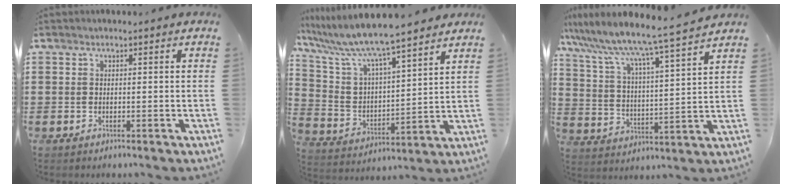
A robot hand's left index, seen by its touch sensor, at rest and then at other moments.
{"total": 8.5, "force": [7.5, 1.1, 3.8], "torque": [-0.109, -0.048, 0.125]}
{"total": 6.8, "force": [6.2, -0.8, 2.7], "torque": [-0.080, -0.054, 0.095]}